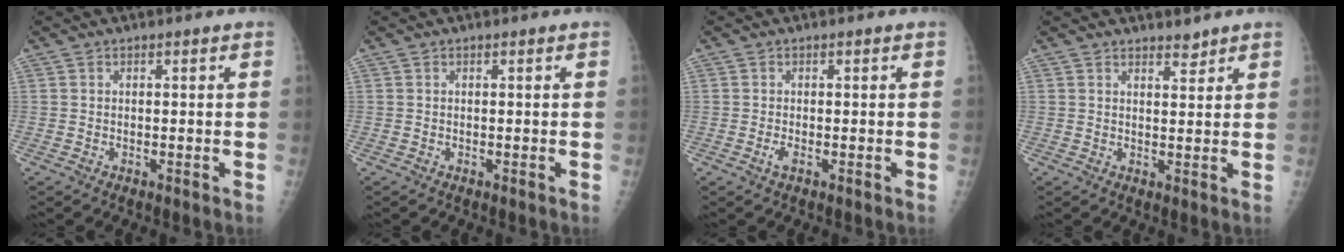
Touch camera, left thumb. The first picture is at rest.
{"total": 0.0}
{"total": 1.3, "force": [-0.3, 0.4, 1.1], "torque": [-0.024, -0.001, -0.009]}
{"total": 2.2, "force": [2.0, 0.7, 0.6], "torque": [0.002, -0.016, 0.029]}